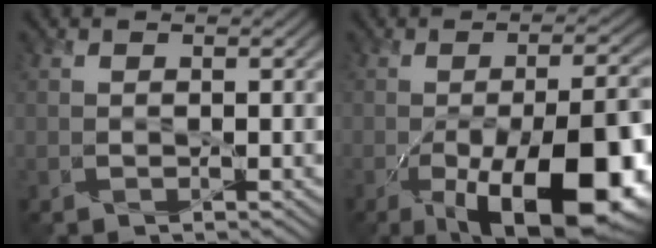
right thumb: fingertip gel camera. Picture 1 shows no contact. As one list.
[{"total": 16.9, "force": [-5.9, 6.4, 14.4], "torque": [-0.193, -0.018, -0.072]}]